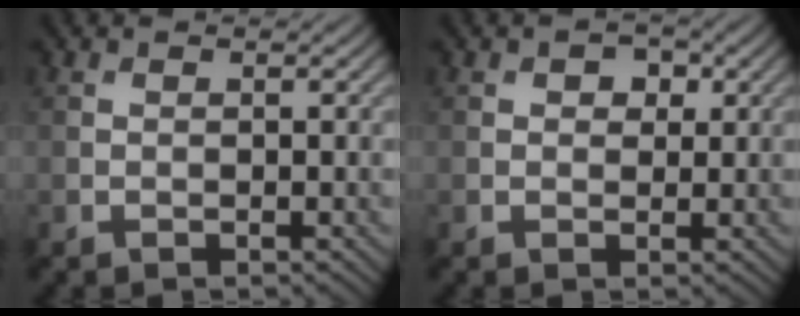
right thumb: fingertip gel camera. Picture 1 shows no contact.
{"total": 2.2, "force": [0.8, 1.5, 1.3], "torque": [-0.017, -0.001, 0.009]}